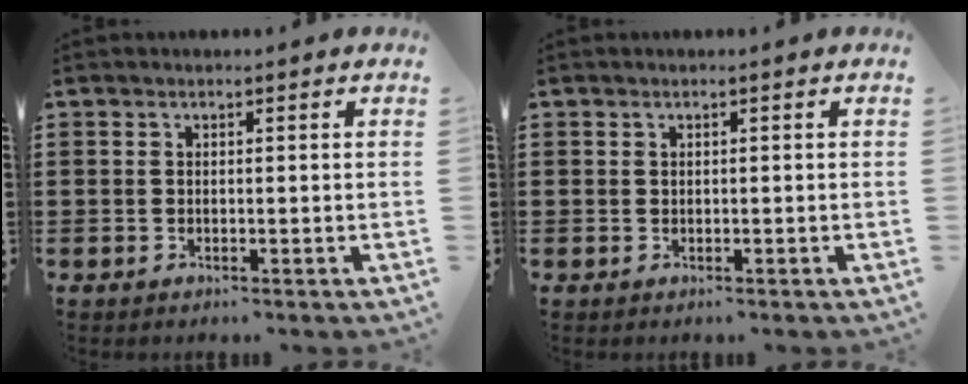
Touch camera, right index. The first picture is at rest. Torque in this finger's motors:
{"motor_torque": [0.37, -0.06, 0.03, 0.01]}